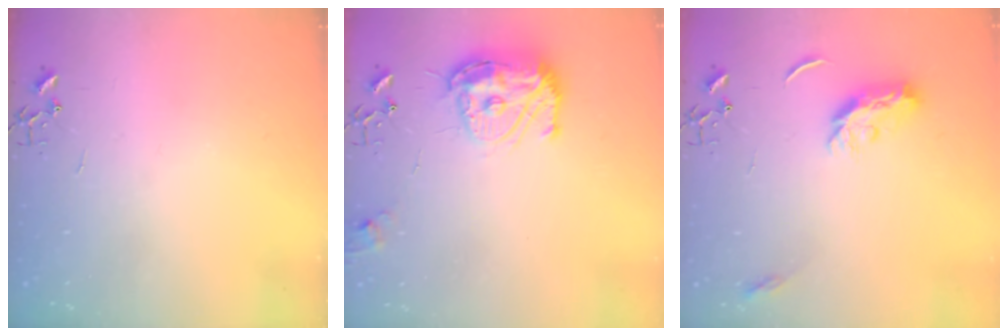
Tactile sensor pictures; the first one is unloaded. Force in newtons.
{"total": 16.6, "press": 16.5, "slide": 1.6}
{"total": 9.9, "press": 9.9, "slide": 0.3}